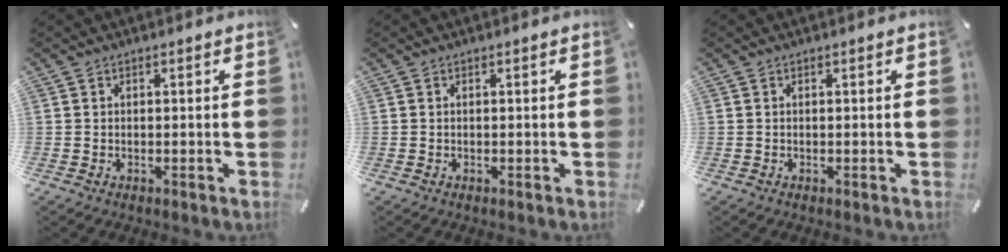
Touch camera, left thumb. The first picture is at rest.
{"total": 0.0}
{"total": 0.0}